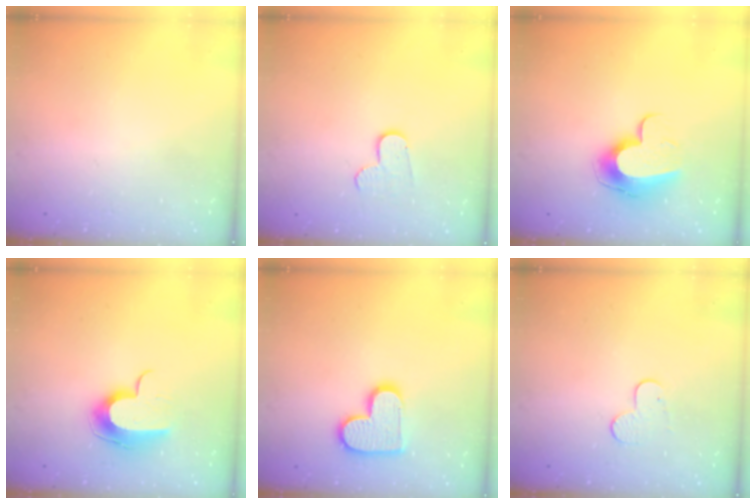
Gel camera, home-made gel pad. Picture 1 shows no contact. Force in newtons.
{"total": 6.6, "press": 6.6, "slide": 0.6}
{"total": 12.2, "press": 12.2, "slide": 0.9}
{"total": 10.3, "press": 10.2, "slide": 1.0}
{"total": 13.1, "press": 13.1, "slide": 0.8}
{"total": 6.7, "press": 6.7, "slide": 0.6}